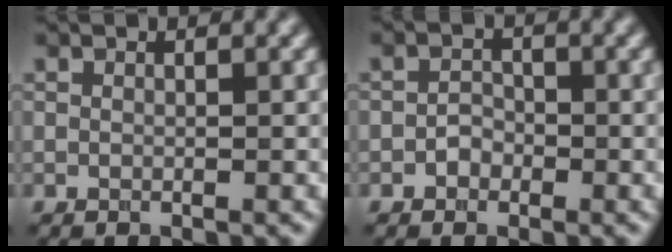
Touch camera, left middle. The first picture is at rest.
{"total": 1.4, "force": [-0.6, 1.1, 0.6], "torque": [-0.008, 0.002, -0.012]}